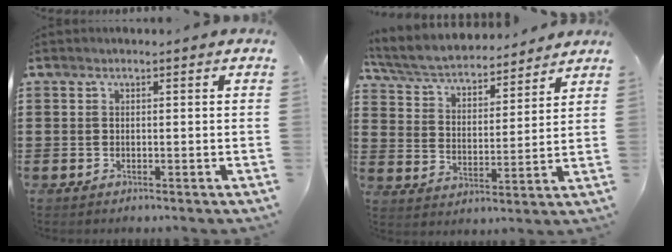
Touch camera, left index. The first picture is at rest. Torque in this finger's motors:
{"motor_torque": [1.18, -0.96, 0.39, 0.21]}